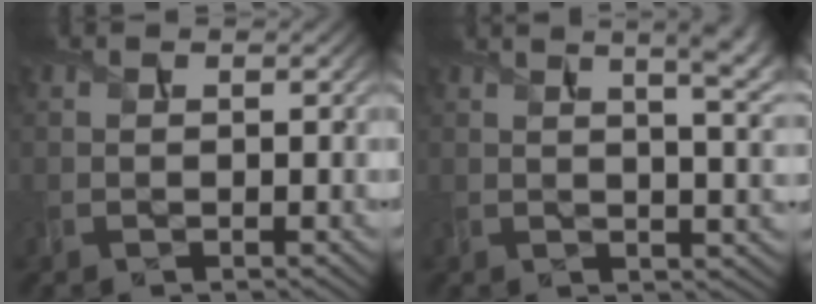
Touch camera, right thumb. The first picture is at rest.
{"total": 10.1, "force": [4.7, 3.7, 8.2], "torque": [-0.107, 0.034, 0.055]}